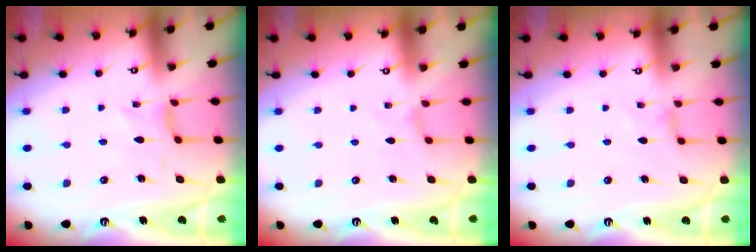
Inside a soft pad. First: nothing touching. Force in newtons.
{"total": 0.0}
{"total": 1.3, "press": 1.3, "slide": 0.4}